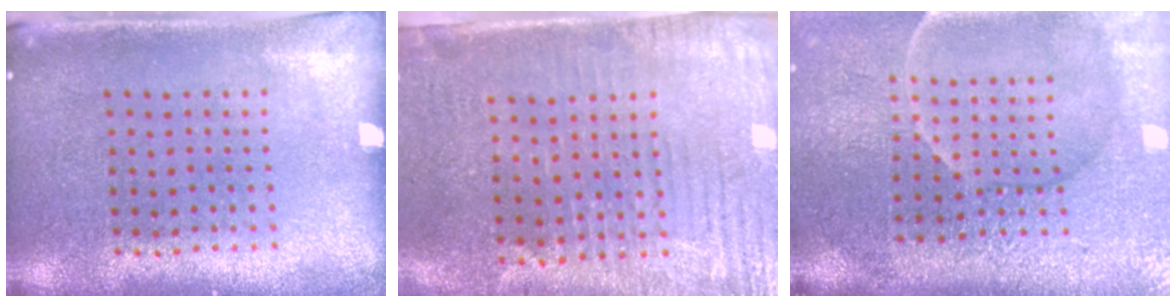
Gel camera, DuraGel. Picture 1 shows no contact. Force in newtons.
{"total": 3.1, "press": 2.8, "slide": 1.4}
{"total": 4.3, "press": 3.8, "slide": 2.1}